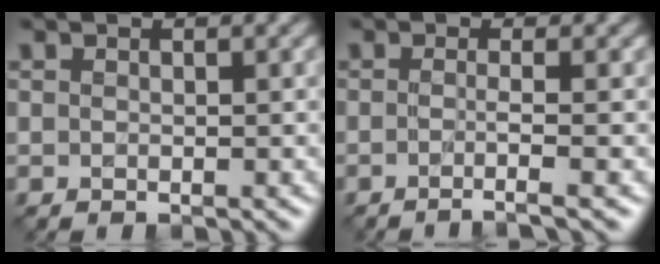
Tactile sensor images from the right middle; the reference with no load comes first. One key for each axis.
{"total": 2.7, "fx": -0.7, "fy": 0.6, "fz": 2.5, "tx": -0.029, "ty": -0.010, "tz": -0.026}